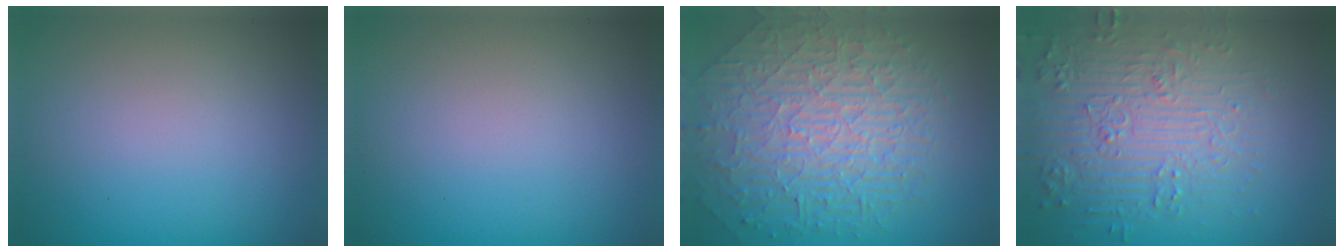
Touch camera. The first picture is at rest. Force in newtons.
{"total": 0.0}
{"total": 9.7, "press": 6.3, "slide": 7.4}
{"total": 5.5, "press": 5.1, "slide": 2.0}